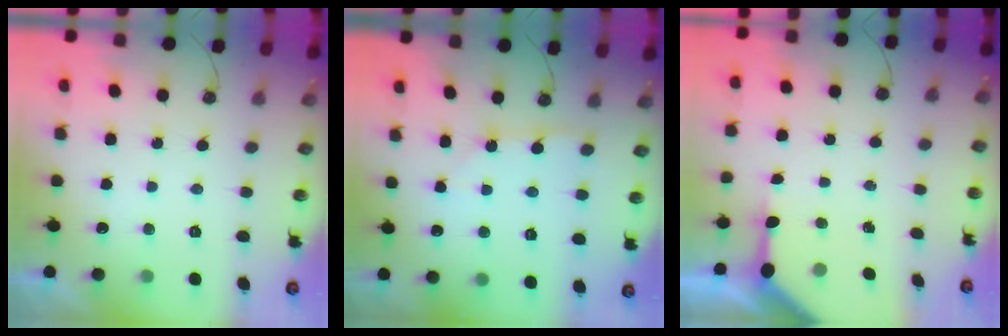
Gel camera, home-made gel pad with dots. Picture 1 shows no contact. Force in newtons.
{"total": 3.8, "press": 3.8, "slide": 0.3}
{"total": 6.2, "press": 6.1, "slide": 0.7}